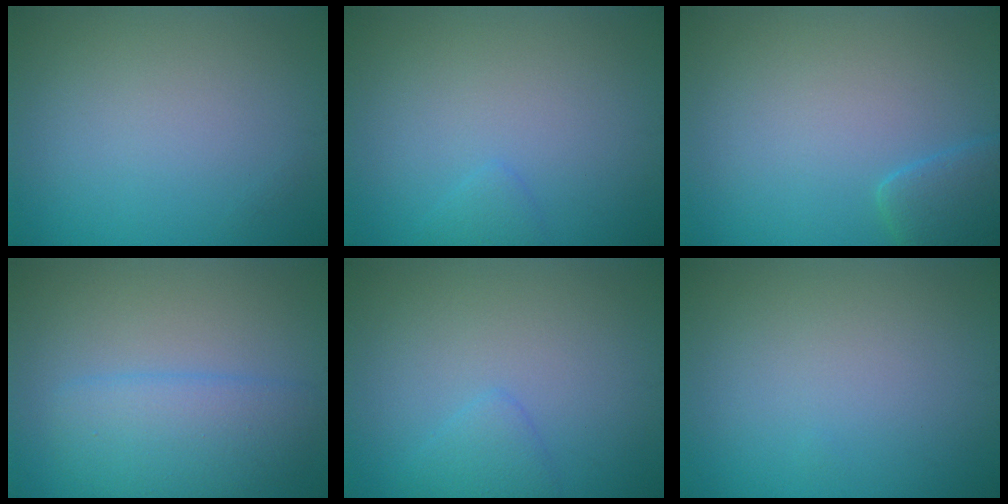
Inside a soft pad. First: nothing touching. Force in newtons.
{"total": 0.9, "press": 0.9, "slide": 0.1}
{"total": 2.5, "press": 2.5, "slide": 0.3}
{"total": 4.0, "press": 4.0, "slide": 0.4}
{"total": 1.5, "press": 1.5, "slide": 0.1}
{"total": 0.0}